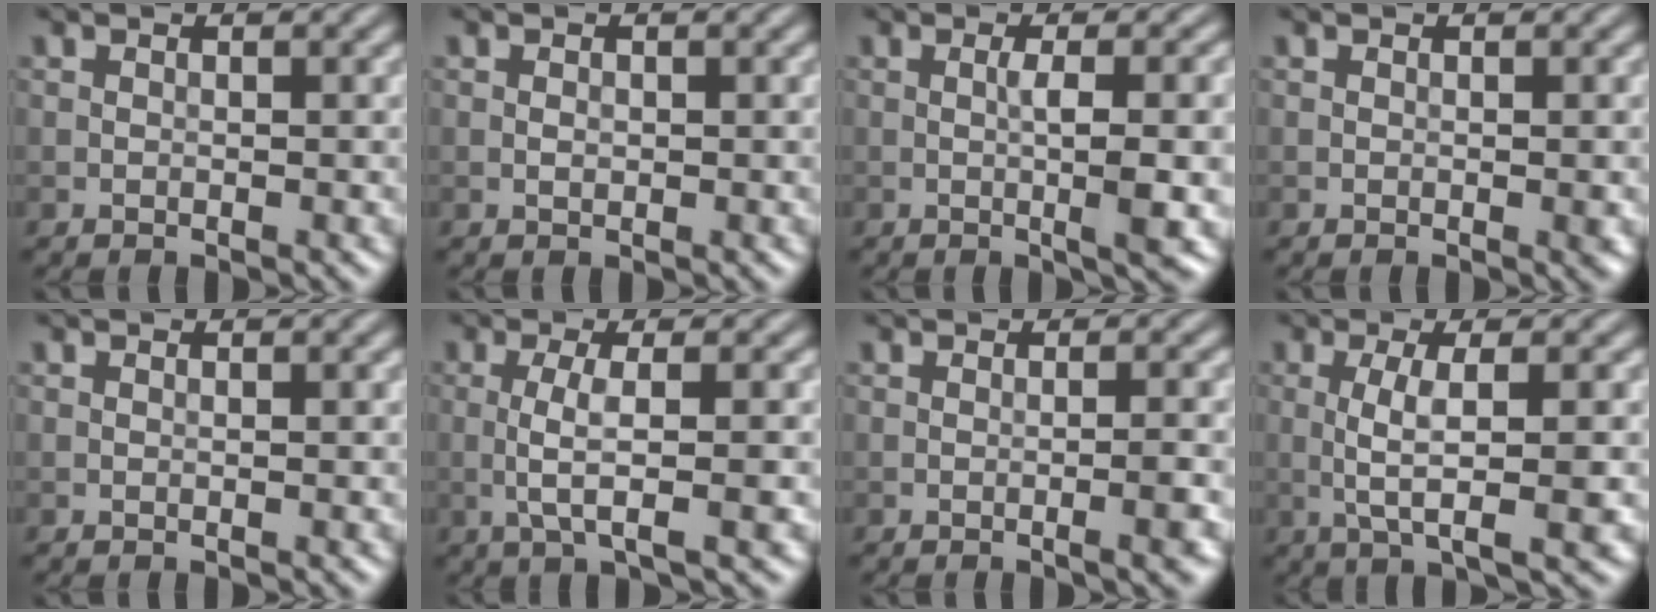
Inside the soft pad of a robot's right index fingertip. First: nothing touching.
{"total": 0.6, "force": [-0.1, 0.4, 0.5], "torque": [-0.007, 0.000, 0.000]}
{"total": 5.3, "force": [-0.4, 1.0, 5.1], "torque": [-0.078, 0.000, -0.004]}
{"total": 0.8, "force": [-0.1, 0.1, 0.8], "torque": [-0.011, -0.002, -0.001]}
{"total": 0.0}
{"total": 3.6, "force": [-0.5, 0.6, 3.6], "torque": [-0.068, -0.002, -0.011]}
{"total": 3.2, "force": [-0.6, 0.8, 3.0], "torque": [-0.029, 0.005, -0.013]}
{"total": 4.5, "force": [-0.3, 0.8, 4.4], "torque": [-0.083, -0.004, -0.002]}